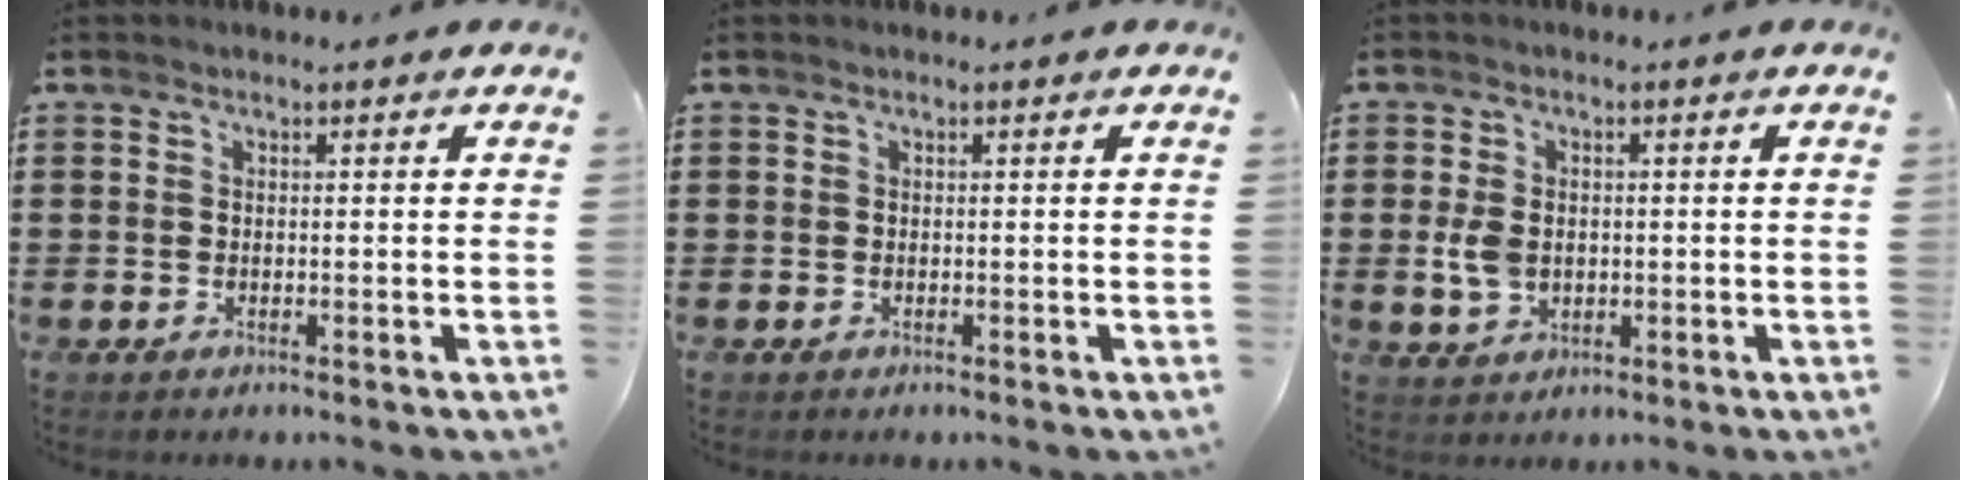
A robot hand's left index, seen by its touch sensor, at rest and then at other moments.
{"total": 0.0}
{"total": 4.3, "force": [-0.1, 3.2, 2.9], "torque": [-0.083, 0.002, -0.009]}